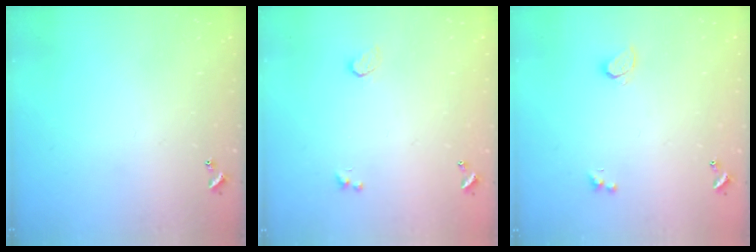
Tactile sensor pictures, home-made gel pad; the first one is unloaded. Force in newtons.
{"total": 1.1, "press": 0.7, "slide": 0.8}
{"total": 0.7, "press": 0.6, "slide": 0.4}